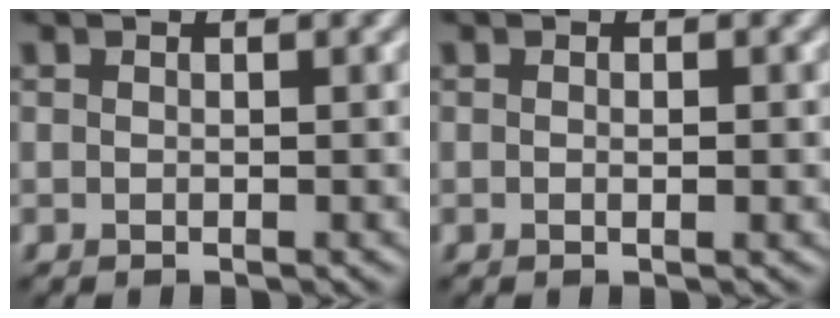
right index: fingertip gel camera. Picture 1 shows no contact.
{"total": 1.0, "force": [0.0, 0.2, 1.0], "torque": [-0.016, -0.003, -0.001]}